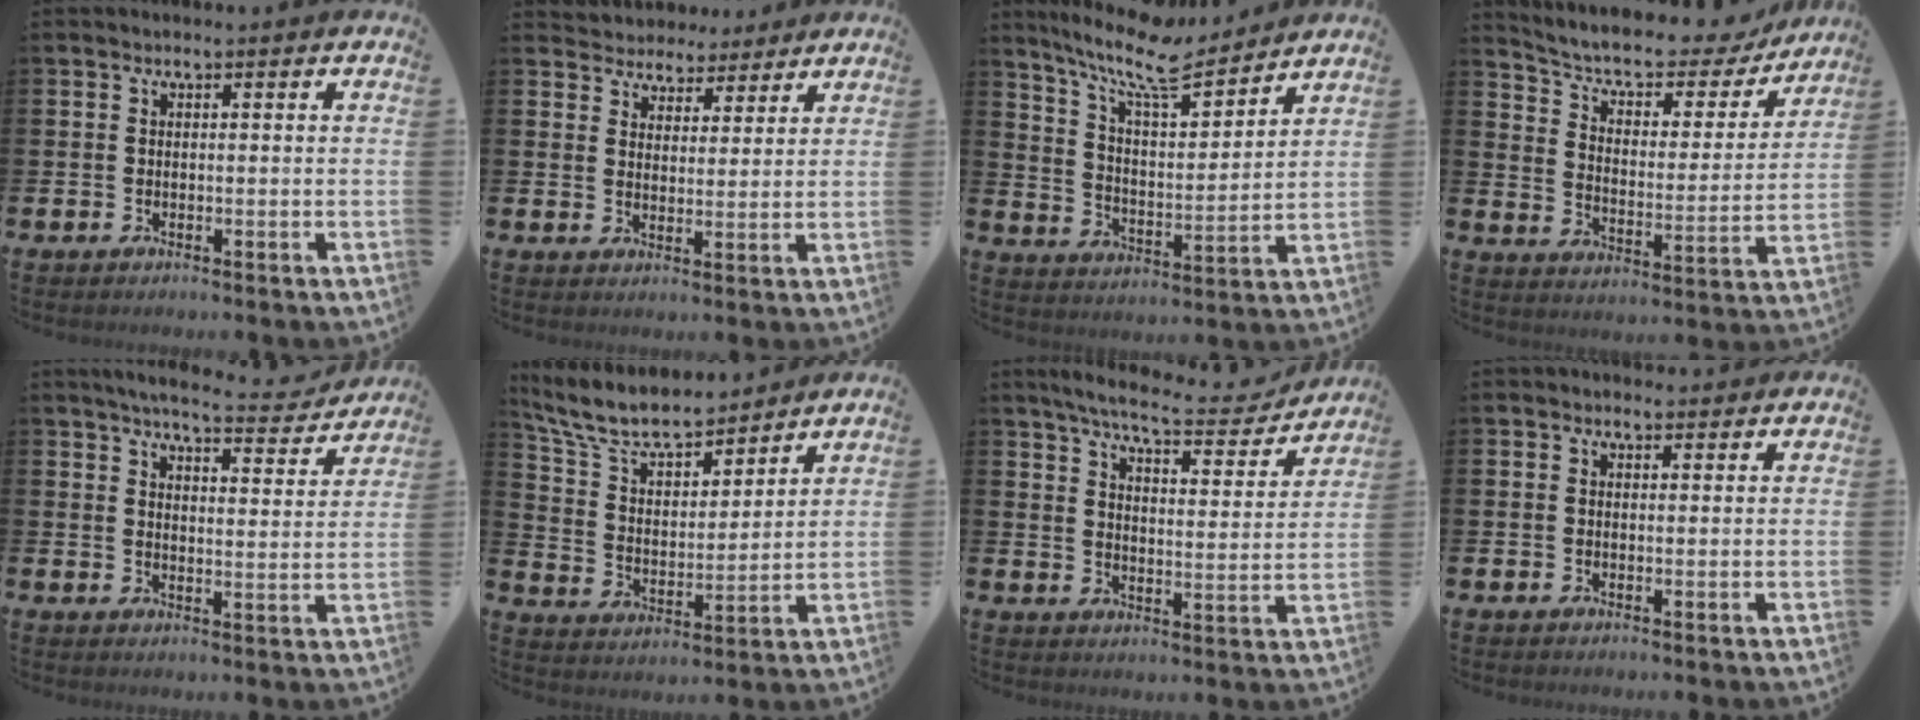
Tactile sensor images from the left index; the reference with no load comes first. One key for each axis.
{"total": 4.2, "fx": 3.8, "fy": 1.6, "fz": -0.7, "tx": -0.004, "ty": -0.025, "tz": 0.066}
{"total": 10.9, "fx": 9.5, "fy": 2.1, "fz": 4.9, "tx": -0.118, "ty": -0.060, "tz": 0.165}
{"total": 7.0, "fx": 6.0, "fy": 2.7, "fz": 2.3, "tx": -0.073, "ty": -0.045, "tz": 0.098}
{"total": 6.1, "fx": 5.7, "fy": 0.7, "fz": 2.0, "tx": -0.047, "ty": -0.034, "tz": 0.095}
{"total": 9.2, "fx": 8.2, "fy": 2.6, "fz": 3.3, "tx": -0.105, "ty": -0.050, "tz": 0.145}
{"total": 7.7, "fx": 7.1, "fy": 0.7, "fz": 2.8, "tx": -0.069, "ty": -0.047, "tz": 0.118}
{"total": 1.5, "fx": 1.4, "fy": 0.6, "fz": 0.1, "tx": 0.005, "ty": 0.002, "tz": 0.024}